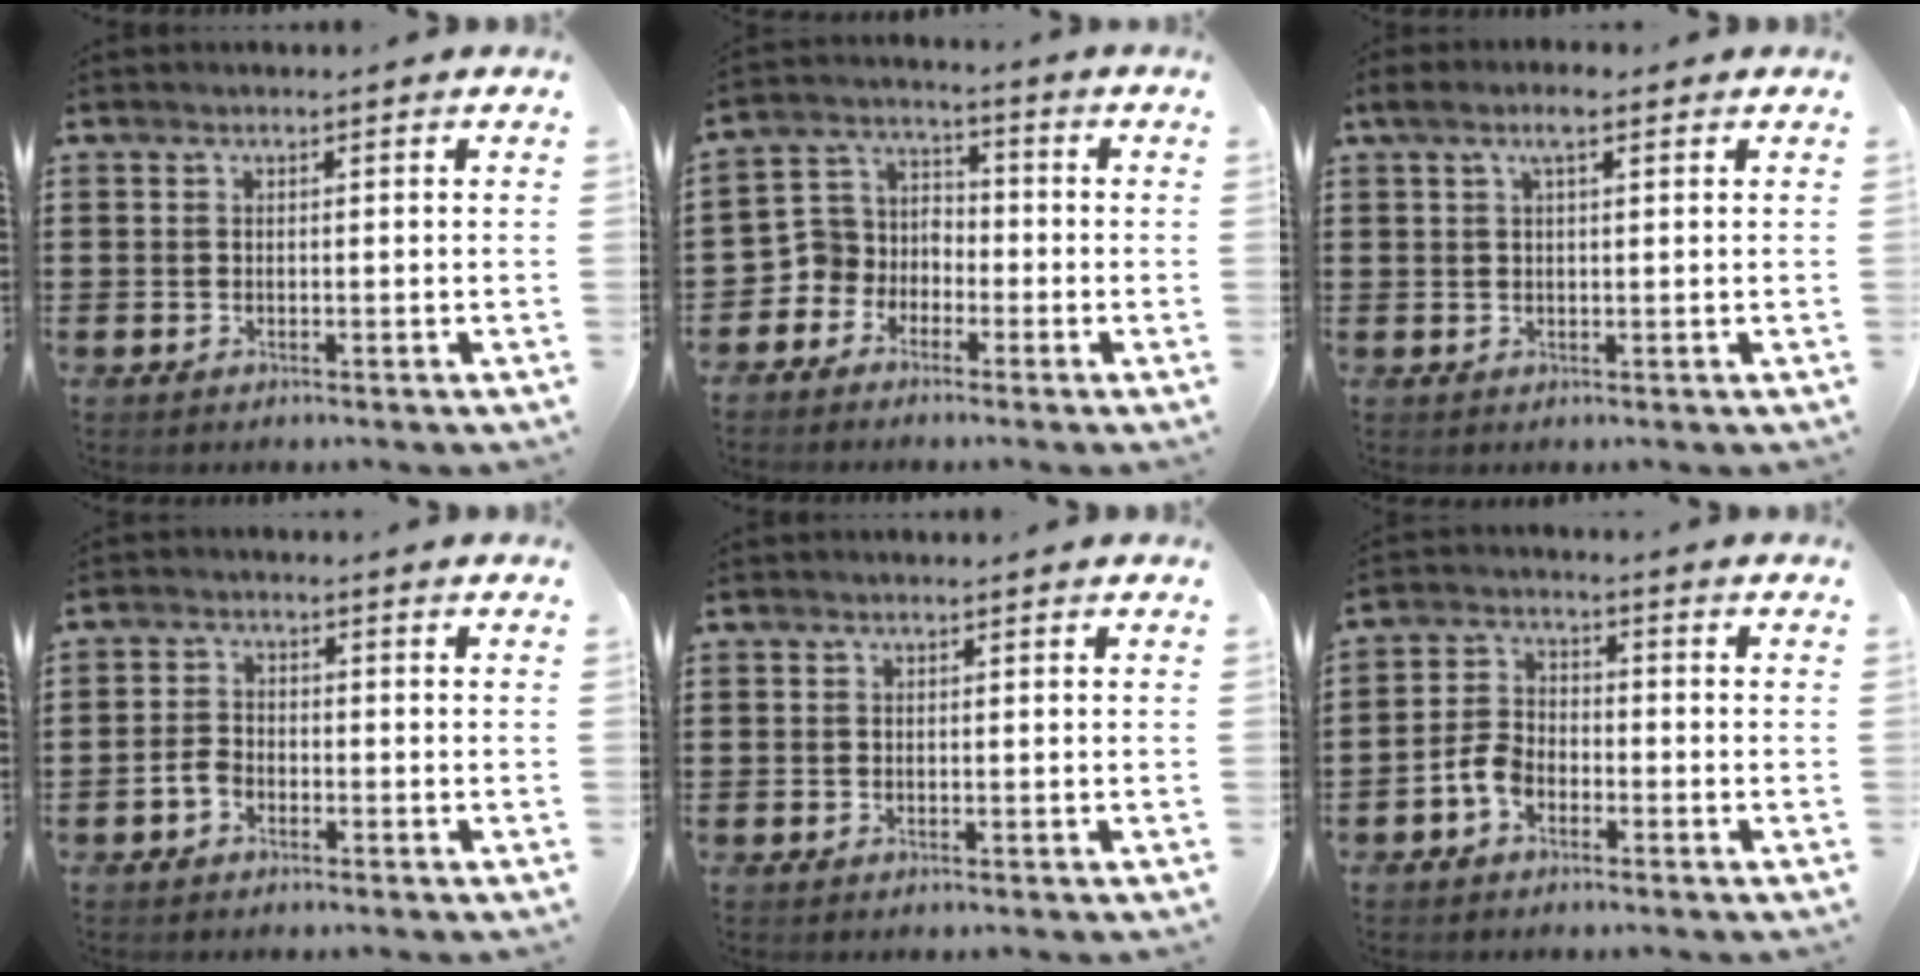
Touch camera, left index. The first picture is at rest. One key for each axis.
{"total": 5.2, "fx": -2.9, "fy": 4.3, "fz": 0.0, "tx": -0.037, "ty": 0.004, "tz": -0.068}
{"total": 3.6, "fx": 1.9, "fy": 1.0, "fz": 2.9, "tx": -0.060, "ty": 0.007, "tz": 0.032}
{"total": 2.4, "fx": -1.3, "fy": 1.5, "fz": 1.3, "tx": -0.041, "ty": -0.002, "tz": -0.030}
{"total": 0.0}
{"total": 4.4, "fx": -2.4, "fy": 2.7, "fz": 2.4, "tx": -0.073, "ty": 0.002, "tz": -0.054}